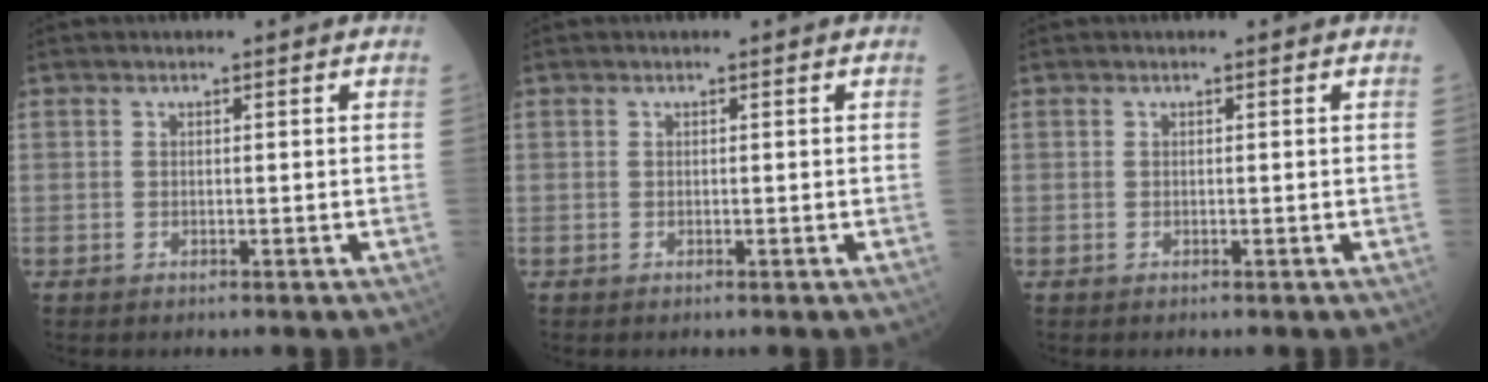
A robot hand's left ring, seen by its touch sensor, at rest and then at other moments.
{"total": 0.0}
{"total": 0.0}